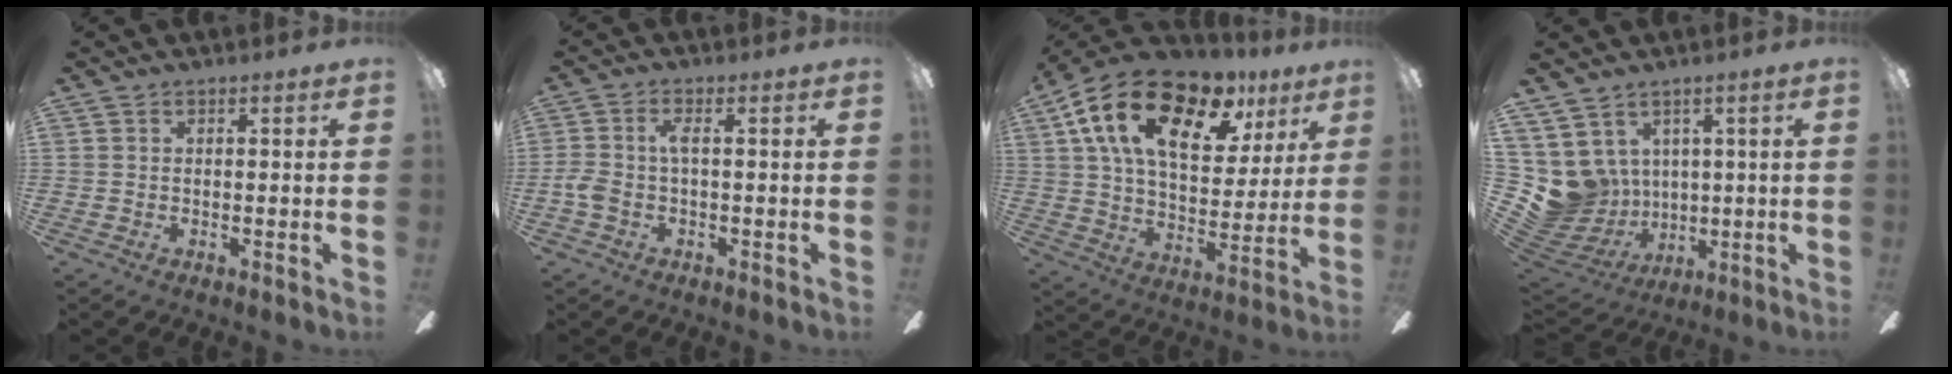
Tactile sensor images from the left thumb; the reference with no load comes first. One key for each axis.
{"total": 4.4, "fx": -0.9, "fy": 1.5, "fz": 4.0, "tx": -0.095, "ty": 0.005, "tz": -0.025}
{"total": 23.2, "fx": 12.2, "fy": 12.0, "fz": 15.5, "tx": -0.275, "ty": -0.048, "tz": 0.206}
{"total": 9.2, "fx": 2.2, "fy": 8.8, "fz": 1.7, "tx": -0.088, "ty": -0.038, "tz": 0.049}